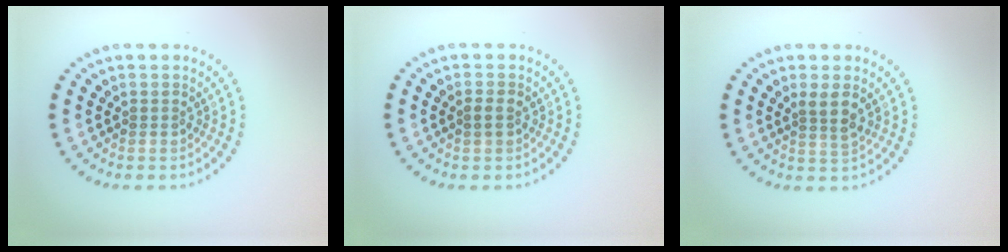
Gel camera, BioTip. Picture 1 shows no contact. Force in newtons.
{"total": 1.2, "press": 1.2, "slide": 0.1}
{"total": 2.0, "press": 1.7, "slide": 1.0}